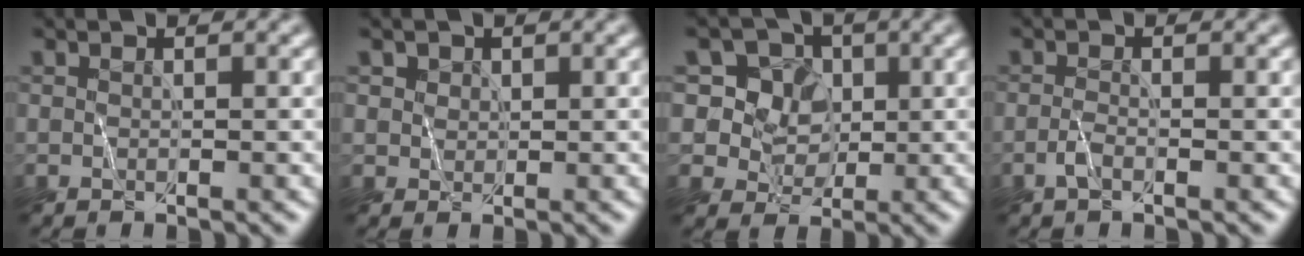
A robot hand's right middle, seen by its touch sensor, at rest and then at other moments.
{"total": 1.6, "force": [1.2, 1.1, 0.1], "torque": [-0.001, 0.005, 0.026]}
{"total": 6.7, "force": [3.2, 5.2, 2.7], "torque": [-0.034, 0.015, 0.036]}
{"total": 0.8, "force": [-0.4, 0.2, 0.7], "torque": [-0.019, 0.004, -0.012]}